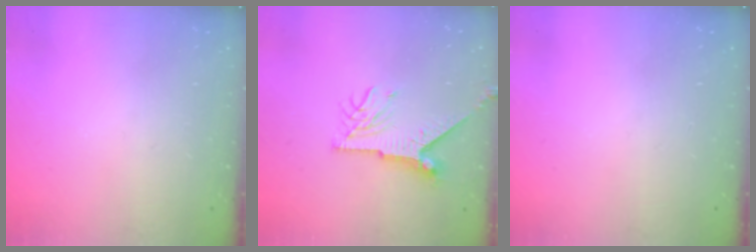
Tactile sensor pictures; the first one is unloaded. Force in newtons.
{"total": 9.2, "press": 9.2, "slide": 0.2}
{"total": 0.0}